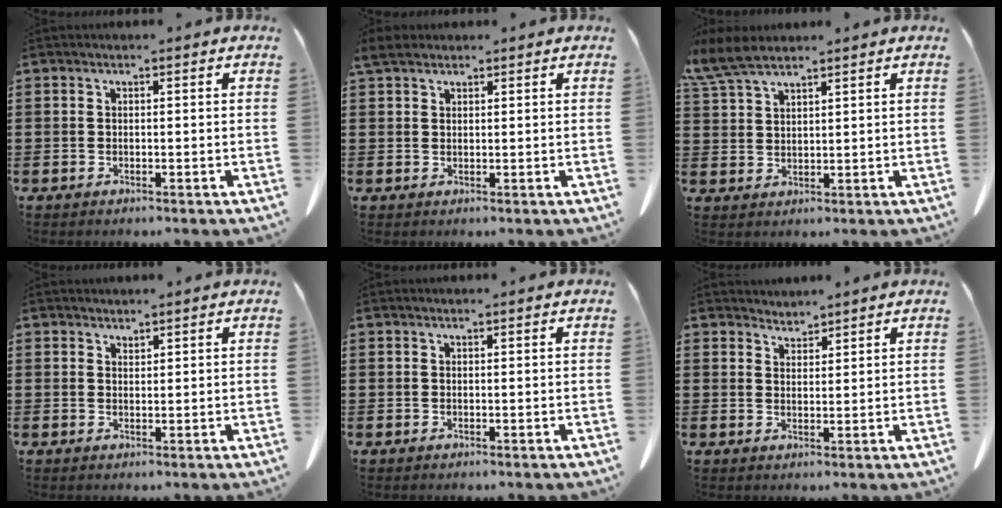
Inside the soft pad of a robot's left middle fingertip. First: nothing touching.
{"total": 2.8, "force": [2.1, 1.1, 1.4], "torque": [-0.035, 0.007, 0.041]}
{"total": 5.8, "force": [4.6, 1.5, 3.1], "torque": [-0.081, -0.005, 0.086]}
{"total": 1.2, "force": [1.2, 0.1, 0.0], "torque": [-0.002, -0.001, 0.024]}
{"total": 0.0}
{"total": 2.4, "force": [2.3, 0.1, -0.5], "torque": [0.003, -0.007, 0.045]}